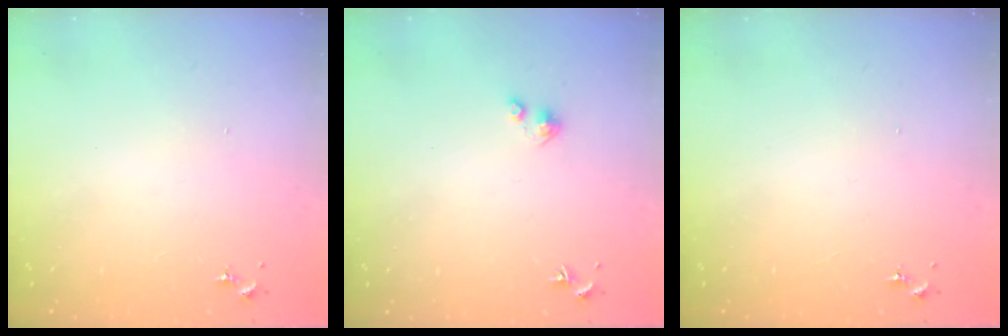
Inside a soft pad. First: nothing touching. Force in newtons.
{"total": 3.0, "press": 3.0, "slide": 0.3}
{"total": 0.0}